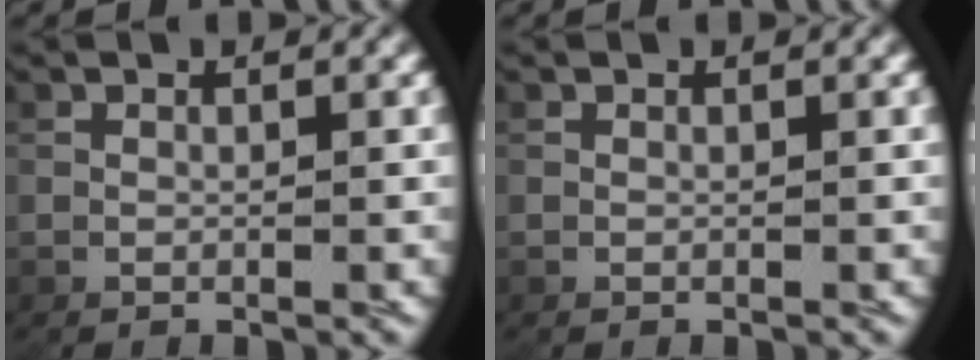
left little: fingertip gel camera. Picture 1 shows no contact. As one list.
[{"total": 0.0}]